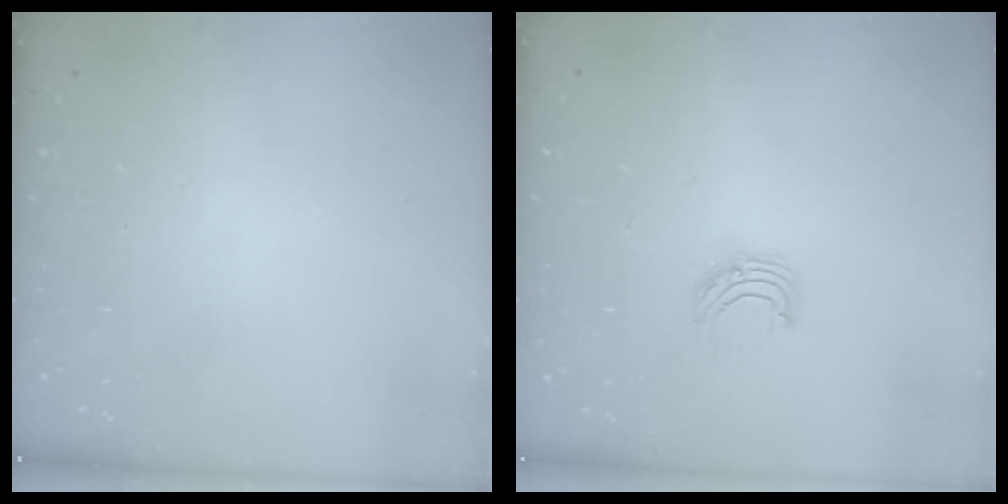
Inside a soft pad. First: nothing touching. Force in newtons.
{"total": 5.4, "press": 5.4, "slide": 0.6}